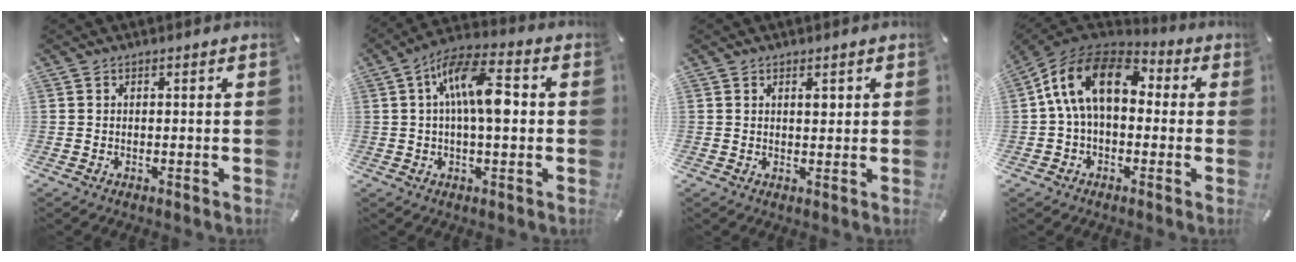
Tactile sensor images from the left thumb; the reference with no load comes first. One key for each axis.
{"total": 12.9, "fx": 1.4, "fy": 5.2, "fz": 11.7, "tx": -0.200, "ty": 0.003, "tz": 0.020}
{"total": 2.0, "fx": 0.8, "fy": 1.1, "fz": 1.6, "tx": -0.017, "ty": -0.004, "tz": 0.009}
{"total": 15.3, "fx": 2.0, "fy": 9.9, "fz": 11.5, "tx": -0.237, "ty": 0.017, "tz": 0.030}